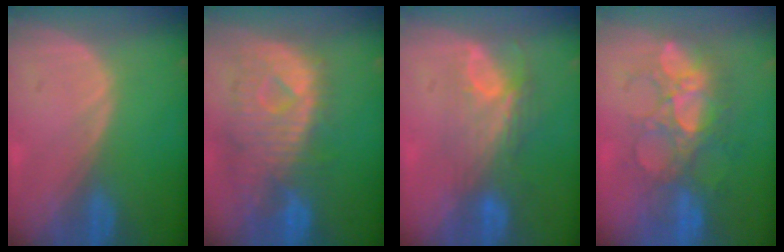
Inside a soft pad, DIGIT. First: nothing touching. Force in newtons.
{"total": 11.2, "press": 9.8, "slide": 5.4}
{"total": 7.9, "press": 6.8, "slide": 3.9}
{"total": 8.9, "press": 8.7, "slide": 1.6}